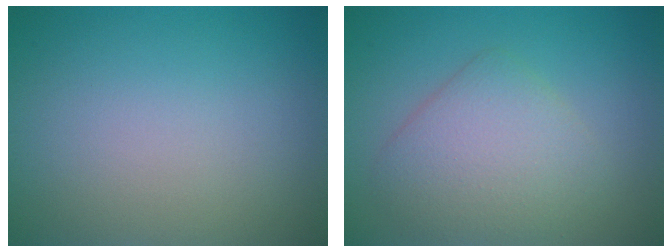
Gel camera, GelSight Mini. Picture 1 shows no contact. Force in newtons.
{"total": 4.3, "press": 4.3, "slide": 0.2}